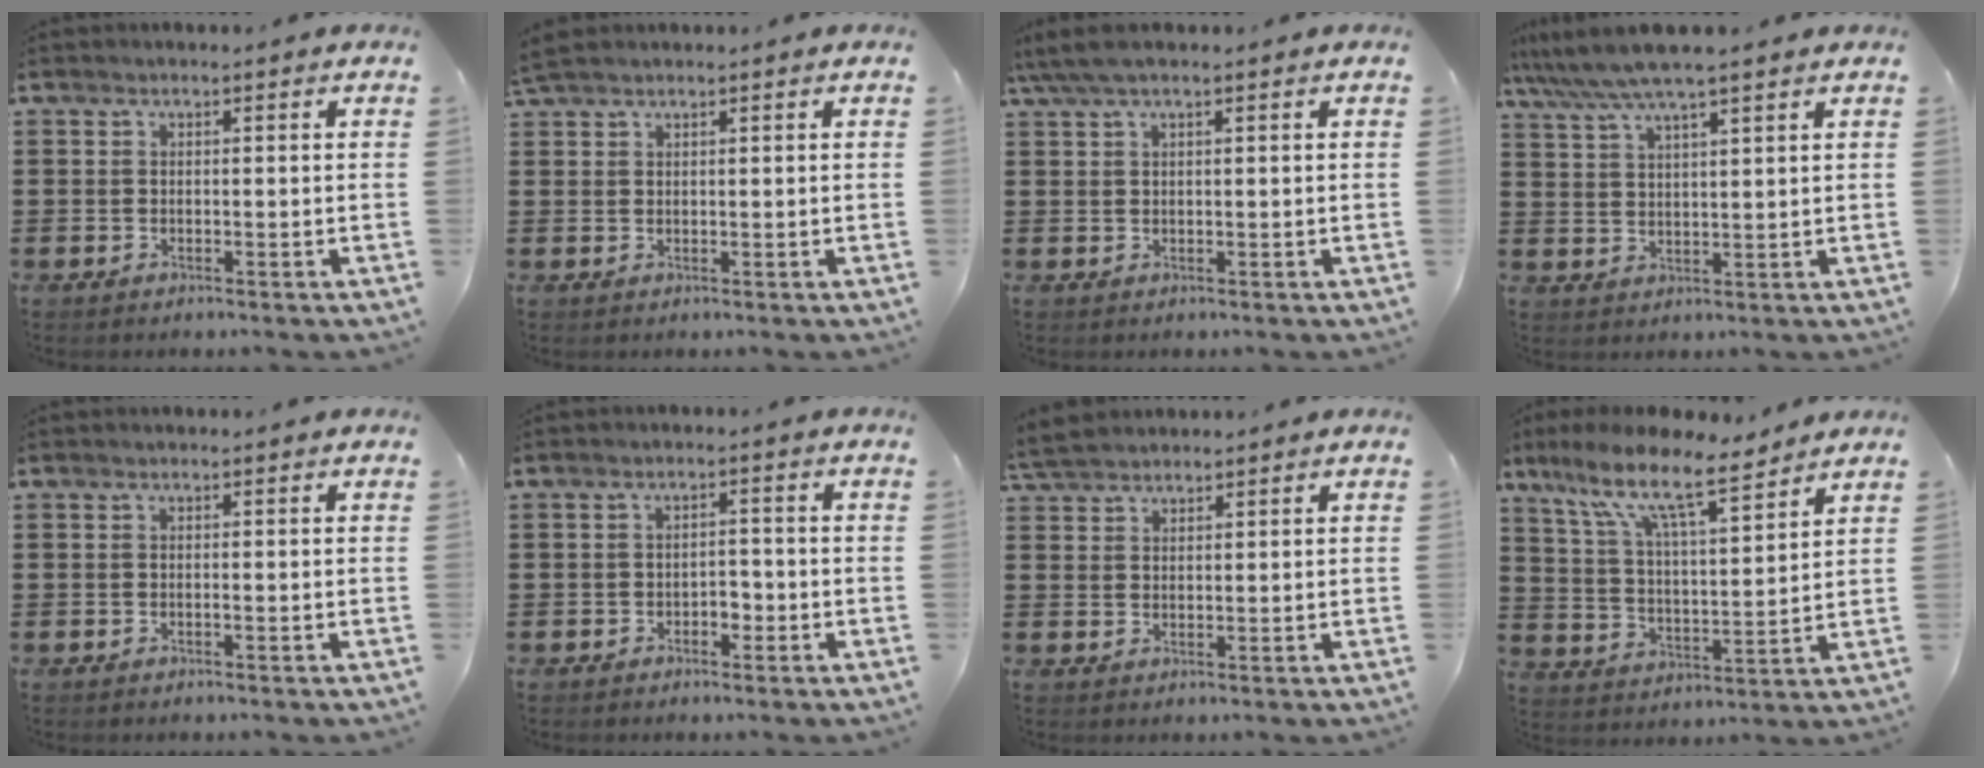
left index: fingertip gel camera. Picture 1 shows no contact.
{"total": 1.8, "force": [1.5, 0.4, 0.8], "torque": [-0.019, 0.003, 0.029]}
{"total": 3.8, "force": [3.2, 1.1, 1.9], "torque": [-0.044, 0.003, 0.060]}
{"total": 6.2, "force": [5.2, 0.3, 3.5], "torque": [-0.081, -0.016, 0.091]}
{"total": 0.0}
{"total": 2.0, "force": [-1.1, 1.2, 1.2], "torque": [-0.027, 0.003, -0.026]}
{"total": 3.4, "force": [3.2, 0.8, 0.8], "torque": [-0.027, 0.000, 0.062]}
{"total": 11.3, "force": [8.5, 1.9, 7.2], "torque": [-0.165, -0.037, 0.143]}